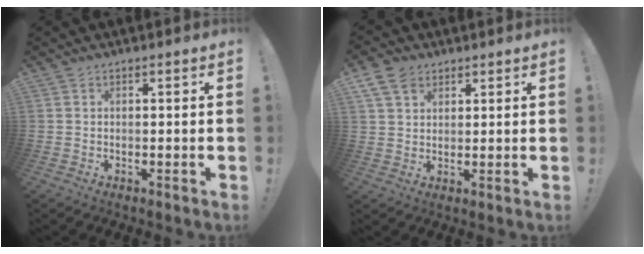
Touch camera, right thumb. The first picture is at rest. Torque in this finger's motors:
{"motor_torque": [0.10, 0.10, 0.10, 0.61, 0.15]}